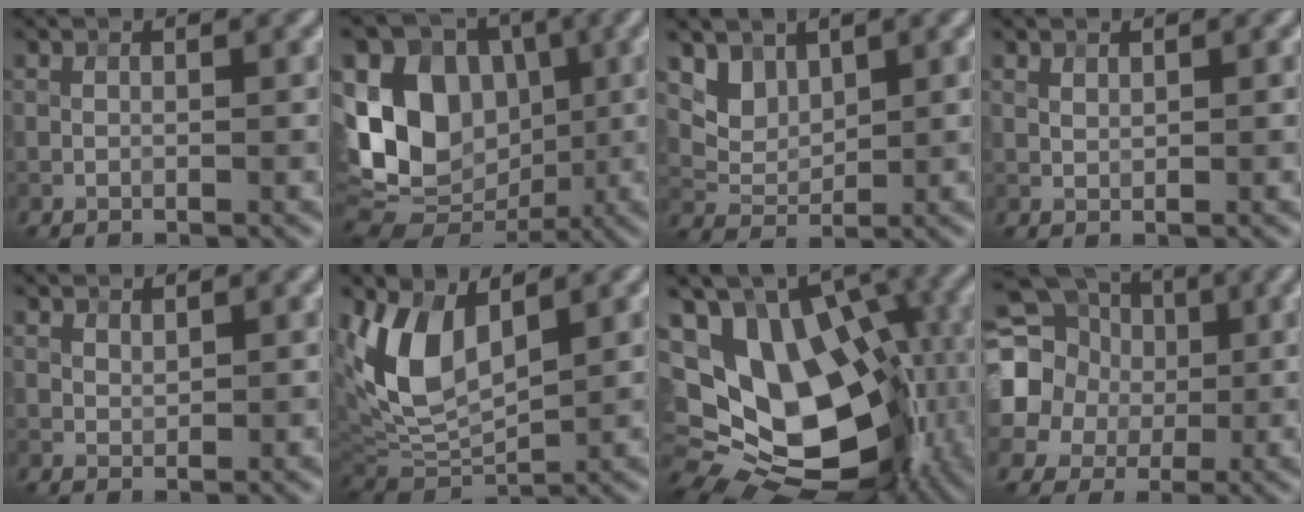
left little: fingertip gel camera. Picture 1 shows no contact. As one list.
[{"total": 10.3, "force": [0.0, 7.9, 6.6], "torque": [-0.125, -0.004, -0.012]}, {"total": 3.0, "force": [2.1, 1.7, 1.1], "torque": [-0.037, -0.024, 0.058]}, {"total": 0.6, "force": [0.5, -0.1, 0.1], "torque": [-0.010, -0.004, 0.017]}, {"total": 1.1, "force": [1.1, 0.0, 0.2], "torque": [-0.012, -0.001, 0.029]}, {"total": 6.9, "force": [2.2, 3.5, 5.5], "torque": [-0.128, -0.010, 0.045]}, {"total": 17.6, "force": [0.4, 11.1, 13.7], "torque": [-0.217, -0.007, 0.037]}, {"total": 16.9, "force": [2.7, 15.6, 5.9], "torque": [-0.171, 0.003, 0.014]}]